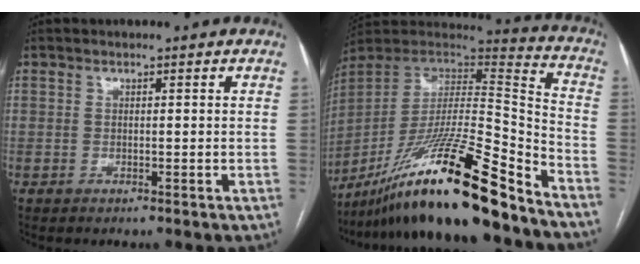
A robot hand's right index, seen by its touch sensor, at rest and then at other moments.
{"total": 25.5, "force": [-19.2, 1.1, 16.8], "torque": [-0.282, -0.014, -0.339]}